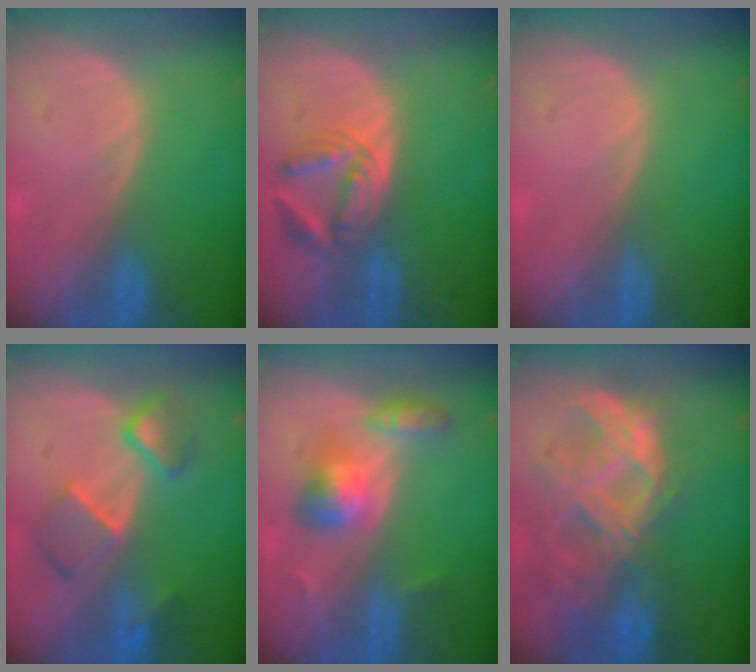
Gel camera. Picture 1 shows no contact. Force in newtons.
{"total": 5.6, "press": 5.6, "slide": 0.8}
{"total": 0.0}
{"total": 6.6, "press": 6.6, "slide": 1.1}
{"total": 5.7, "press": 5.5, "slide": 1.5}
{"total": 11.1, "press": 9.4, "slide": 6.0}